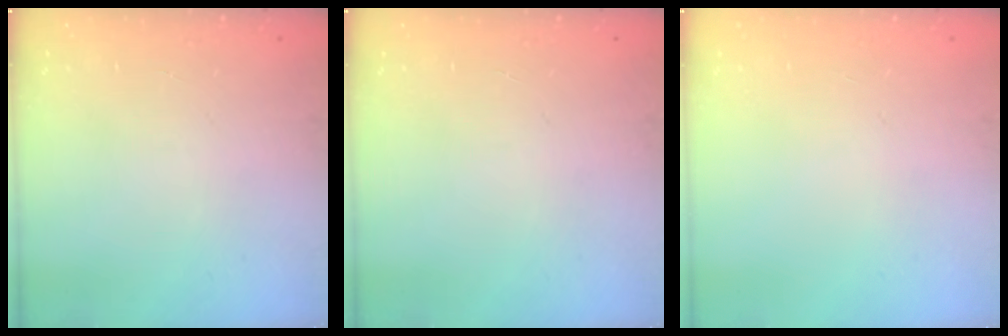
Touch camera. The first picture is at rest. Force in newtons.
{"total": 0.0}
{"total": 0.0}